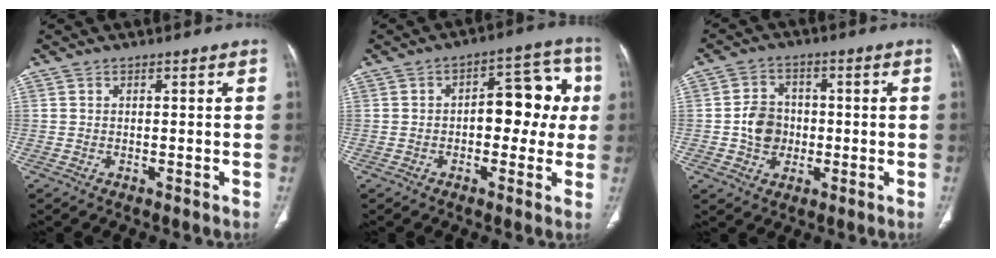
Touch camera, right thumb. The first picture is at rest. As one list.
[{"total": 11.8, "force": [0.5, 6.8, 9.6], "torque": [-0.070, 0.040, 0.000]}, {"total": 7.1, "force": [-0.8, 6.1, 3.6], "torque": [-0.040, 0.013, -0.018]}]